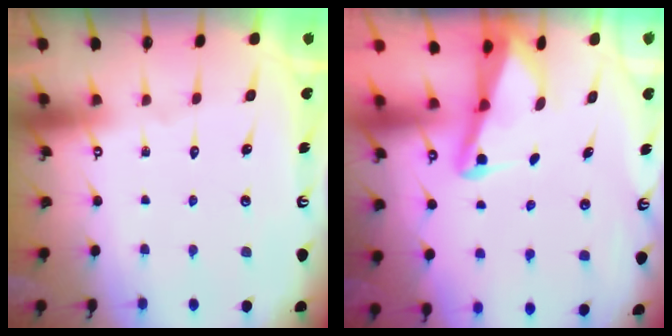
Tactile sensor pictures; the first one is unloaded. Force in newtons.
{"total": 2.5, "press": 2.5, "slide": 0.6}